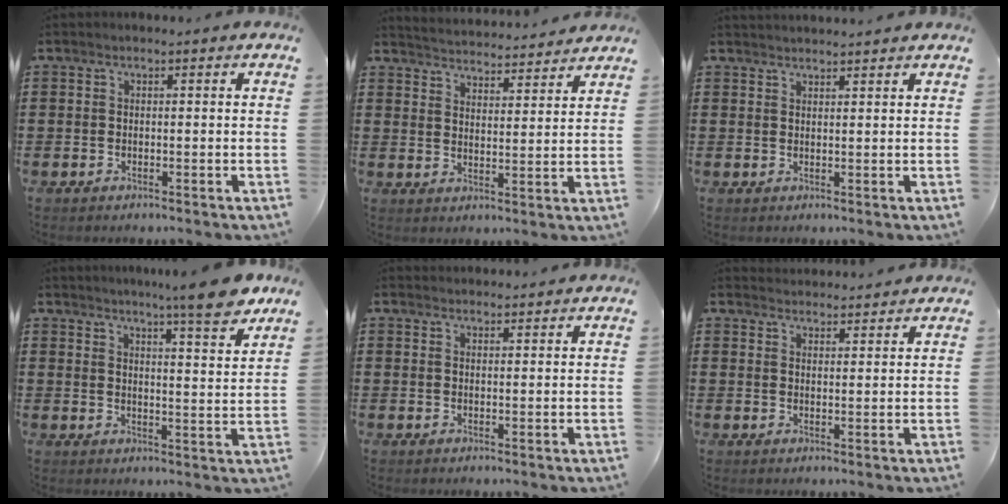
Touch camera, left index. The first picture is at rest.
{"total": 3.8, "force": [3.8, -0.5, -0.2], "torque": [-0.014, -0.030, 0.063]}
{"total": 1.5, "force": [1.4, -0.2, 0.0], "torque": [-0.002, 0.000, 0.029]}
{"total": 8.0, "force": [6.8, -0.4, 4.2], "torque": [-0.075, -0.032, 0.115]}
{"total": 1.6, "force": [1.6, 0.2, 0.1], "torque": [-0.005, 0.001, 0.031]}
{"total": 2.5, "force": [2.4, -0.1, -0.2], "torque": [-0.002, -0.008, 0.047]}